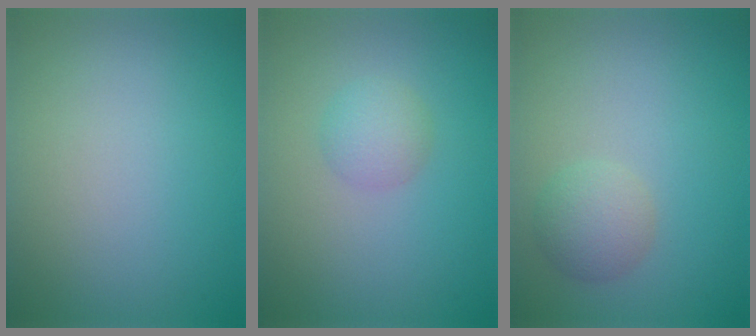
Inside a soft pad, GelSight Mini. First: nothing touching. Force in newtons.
{"total": 2.0, "press": 2.0, "slide": 0.2}
{"total": 1.9, "press": 1.9, "slide": 0.1}